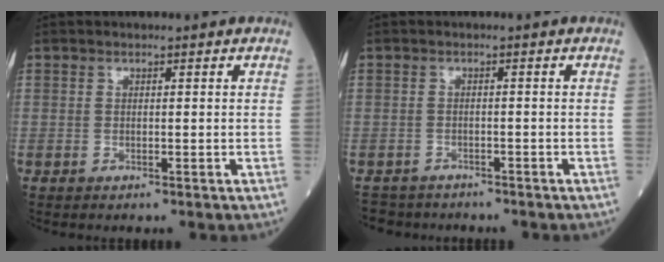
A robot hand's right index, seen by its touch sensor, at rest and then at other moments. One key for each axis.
{"total": 4.4, "fx": -4.0, "fy": 1.9, "fz": -0.3, "tx": 0.005, "ty": -0.003, "tz": -0.067}